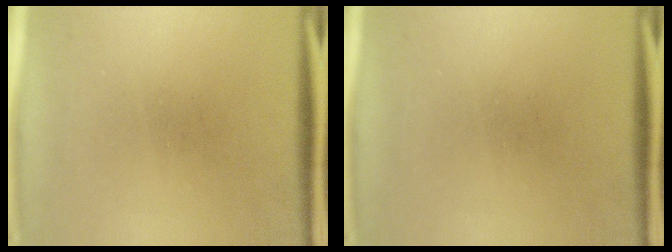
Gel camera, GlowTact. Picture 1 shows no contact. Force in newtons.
{"total": 0.0}